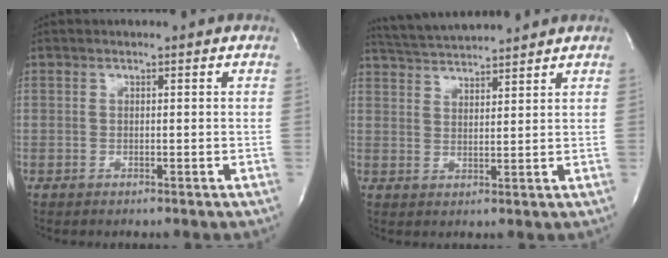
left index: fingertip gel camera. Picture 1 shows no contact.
{"total": 7.9, "force": [7.6, -0.4, 1.9], "torque": [-0.047, 0.021, 0.132]}